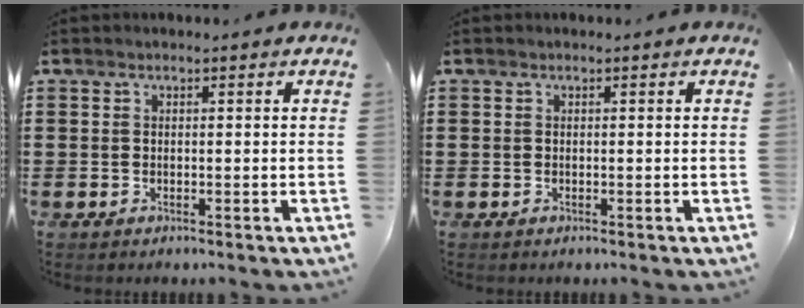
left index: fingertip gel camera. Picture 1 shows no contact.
{"total": 0.0}